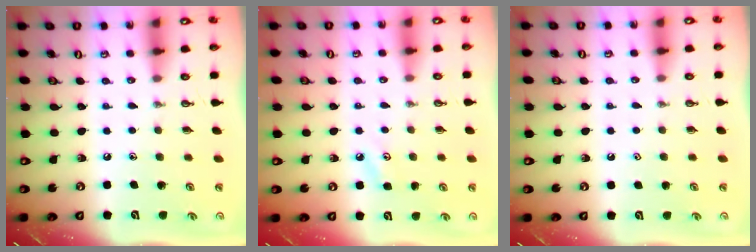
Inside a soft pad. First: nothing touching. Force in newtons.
{"total": 3.5, "press": 3.4, "slide": 0.6}
{"total": 0.9, "press": 0.6, "slide": 0.6}